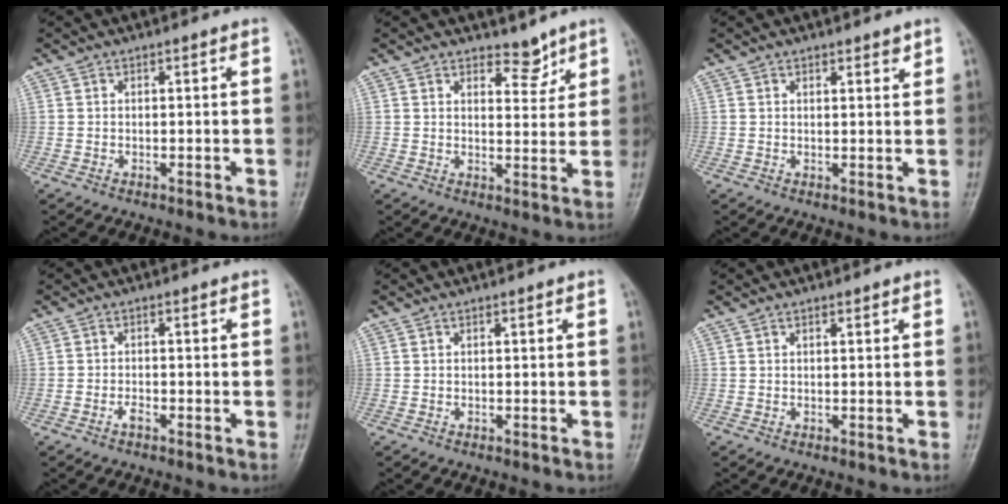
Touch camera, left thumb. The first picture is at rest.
{"total": 4.1, "force": [3.3, 2.0, 1.3], "torque": [0.004, -0.026, 0.051]}
{"total": 1.8, "force": [1.4, 0.7, 1.0], "torque": [-0.003, -0.007, 0.018]}
{"total": 1.5, "force": [-1.0, 0.6, 0.9], "torque": [-0.017, 0.006, -0.019]}
{"total": 0.0}
{"total": 0.9, "force": [0.5, 0.4, 0.6], "torque": [-0.008, -0.001, 0.007]}